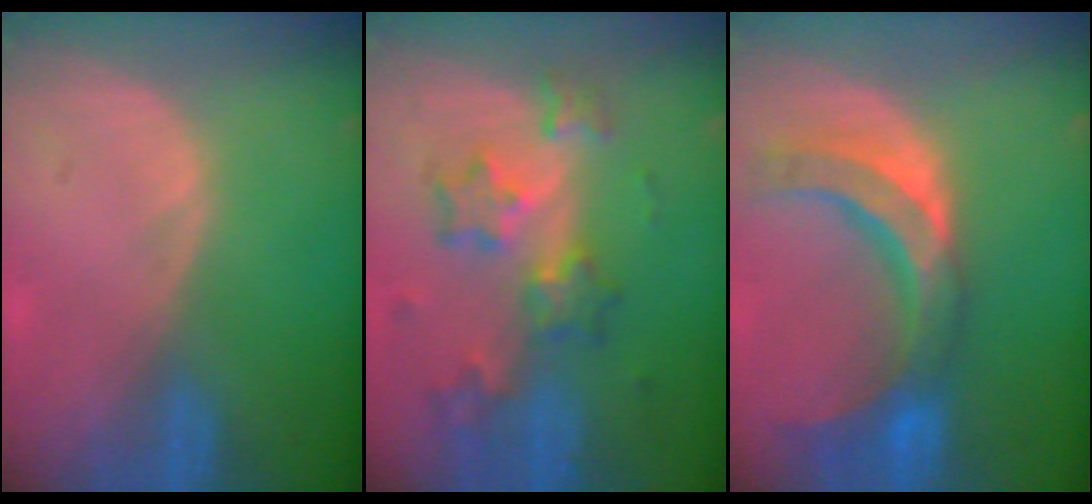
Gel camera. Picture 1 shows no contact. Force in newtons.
{"total": 8.4, "press": 7.3, "slide": 4.1}
{"total": 10.8, "press": 9.4, "slide": 5.3}